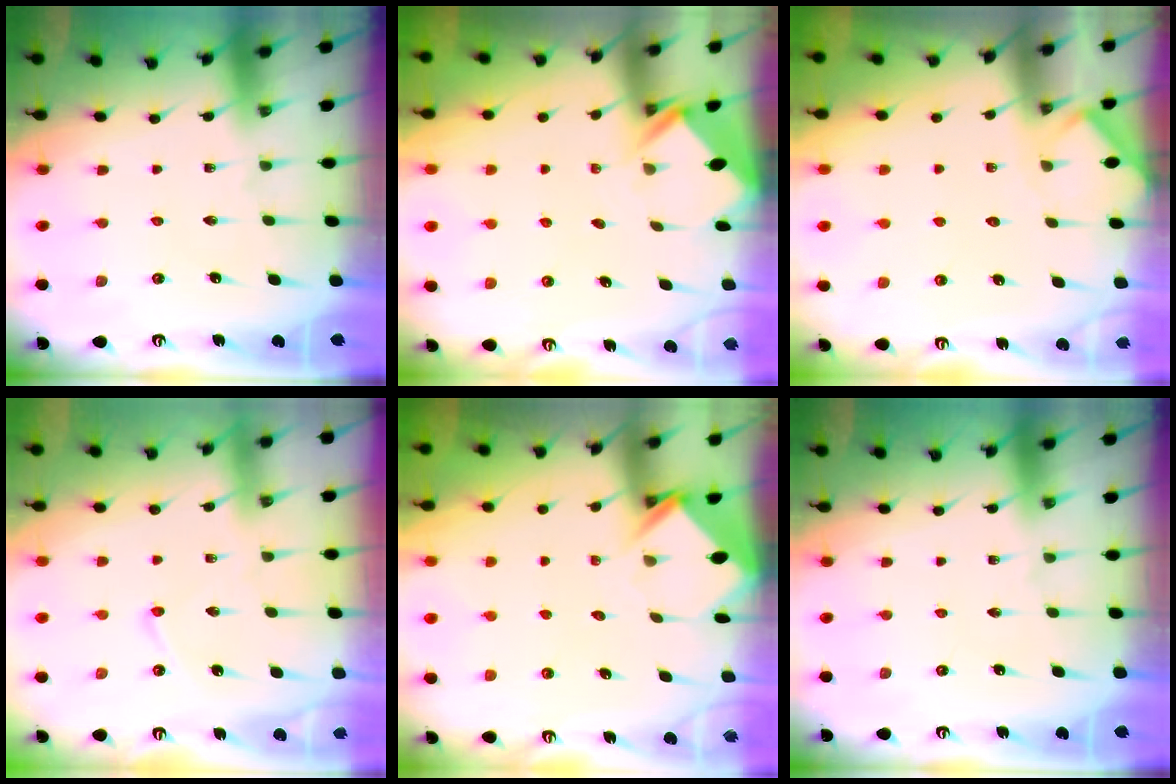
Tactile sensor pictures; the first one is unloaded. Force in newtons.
{"total": 2.7, "press": 2.7, "slide": 0.2}
{"total": 4.4, "press": 4.4, "slide": 0.5}
{"total": 2.1, "press": 2.1, "slide": 0.2}
{"total": 3.9, "press": 3.9, "slide": 0.3}
{"total": 0.0}